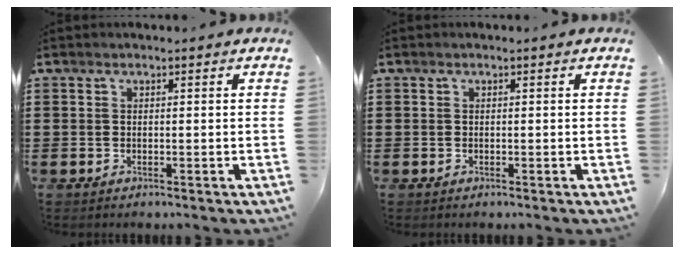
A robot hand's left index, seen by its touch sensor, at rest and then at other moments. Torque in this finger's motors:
{"motor_torque": [0.00, 0.00, -0.01, 0.00]}